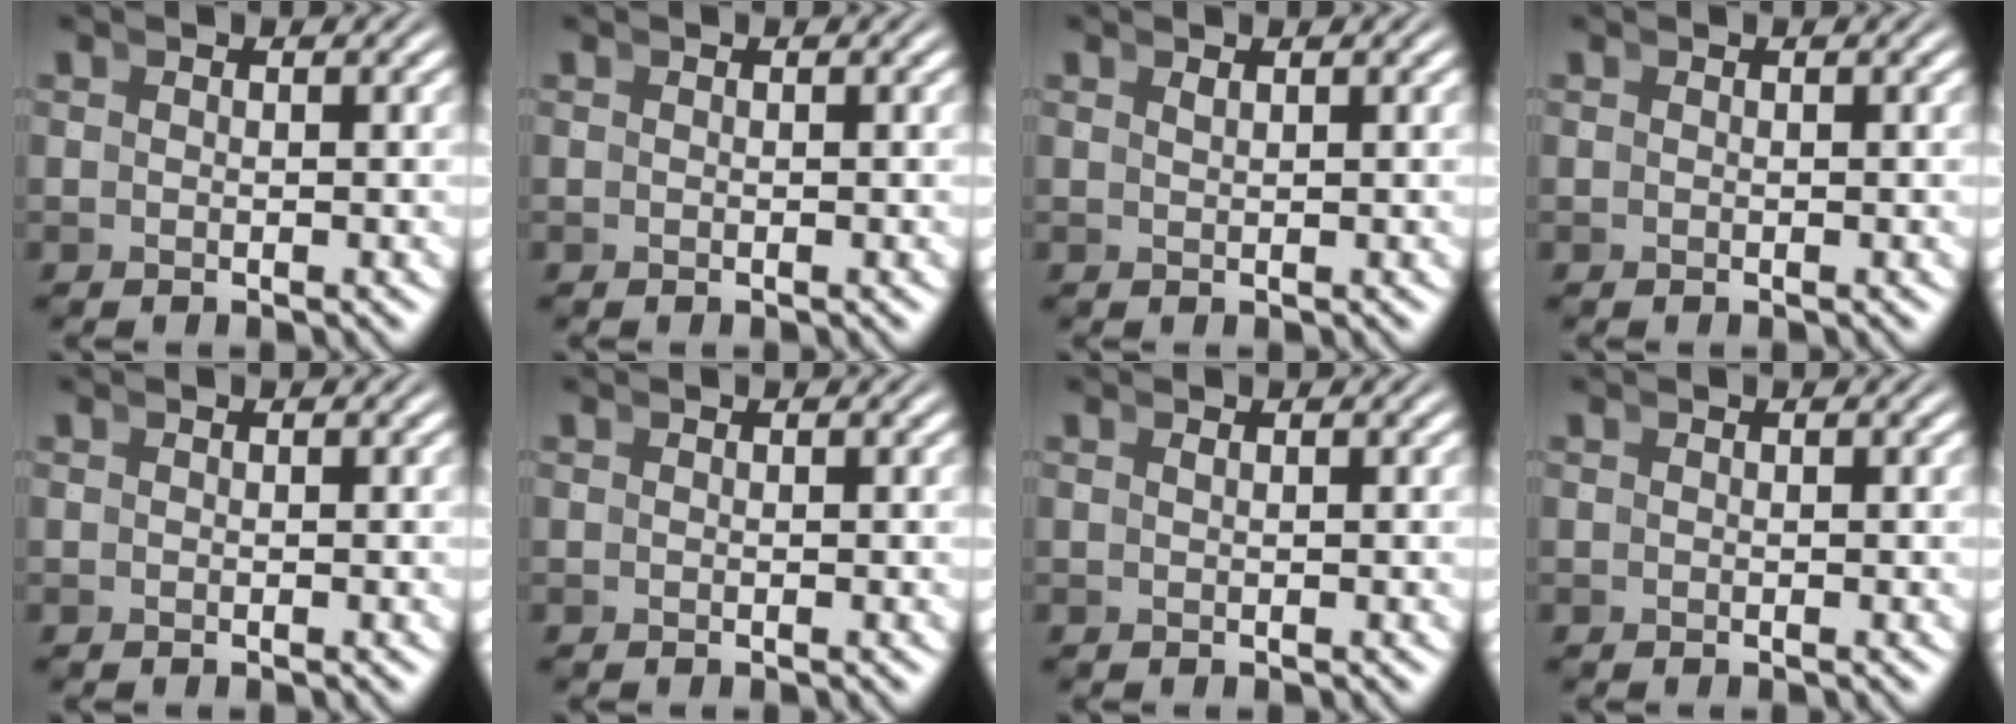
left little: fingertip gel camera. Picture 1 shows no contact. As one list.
[{"total": 0.0}, {"total": 1.0, "force": [0.4, -1.0, 0.0], "torque": [0.010, 0.000, 0.012]}, {"total": 0.0}, {"total": 0.0}, {"total": 0.0}, {"total": 0.6, "force": [0.1, -0.6, 0.0], "torque": [0.002, -0.002, 0.006]}, {"total": 0.0}]